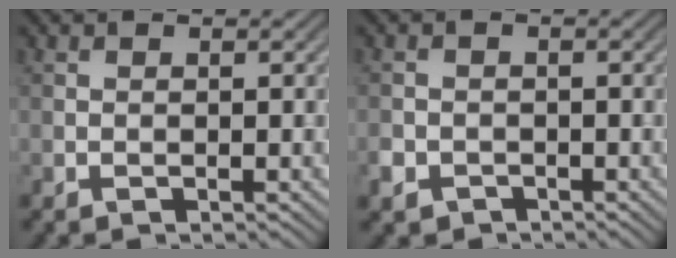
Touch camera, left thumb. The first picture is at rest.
{"total": 2.4, "force": [-1.6, 1.7, 0.7], "torque": [-0.020, -0.009, -0.036]}